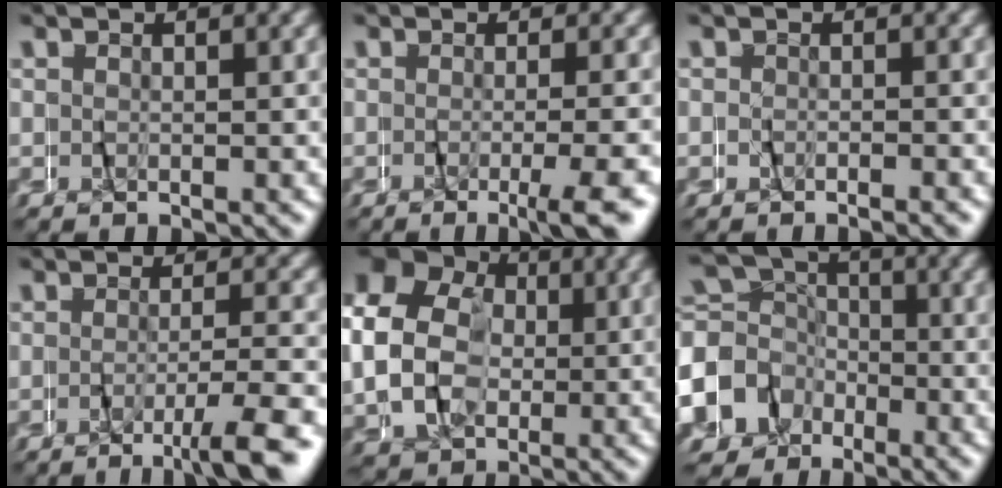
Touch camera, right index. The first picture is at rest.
{"total": 3.7, "force": [-2.7, -0.7, 2.5], "torque": [-0.029, -0.003, -0.043]}
{"total": 1.2, "force": [-0.9, -0.5, -0.5], "torque": [0.008, 0.004, -0.022]}
{"total": 4.6, "force": [-3.4, -0.5, 3.0], "torque": [-0.044, -0.003, -0.058]}
{"total": 11.3, "force": [2.1, 9.8, 5.1], "torque": [-0.119, 0.004, 0.023]}
{"total": 11.0, "force": [-2.8, 10.0, 3.5], "torque": [-0.084, -0.034, -0.057]}